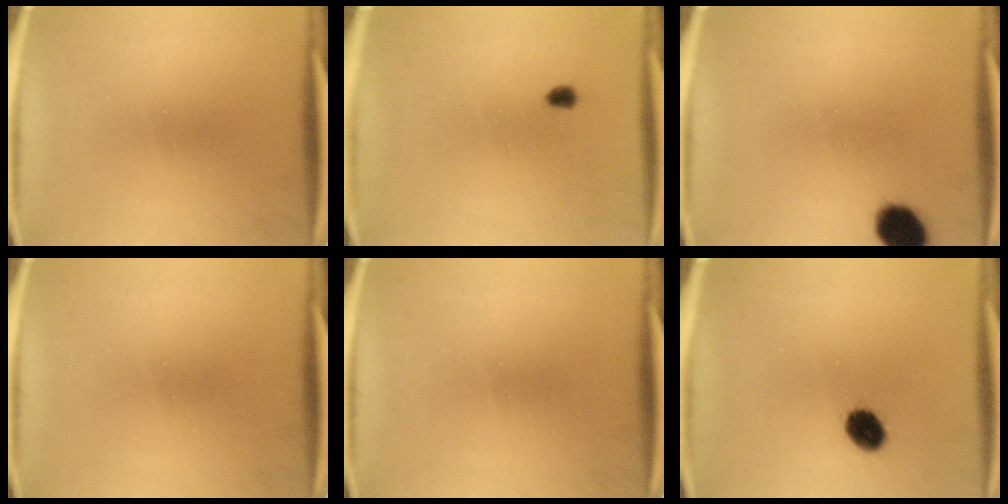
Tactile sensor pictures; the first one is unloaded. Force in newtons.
{"total": 1.7}
{"total": 7.7}
{"total": 0.0}
{"total": 0.0}
{"total": 5.8}